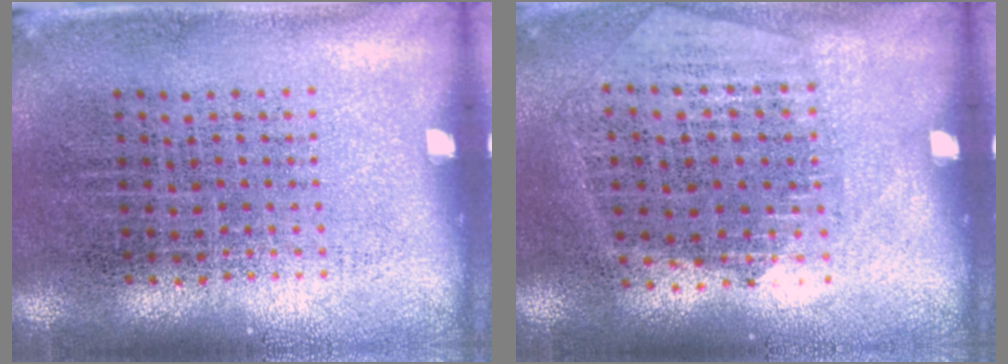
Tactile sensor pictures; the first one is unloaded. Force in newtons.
{"total": 1.3, "press": 1.2, "slide": 0.6}